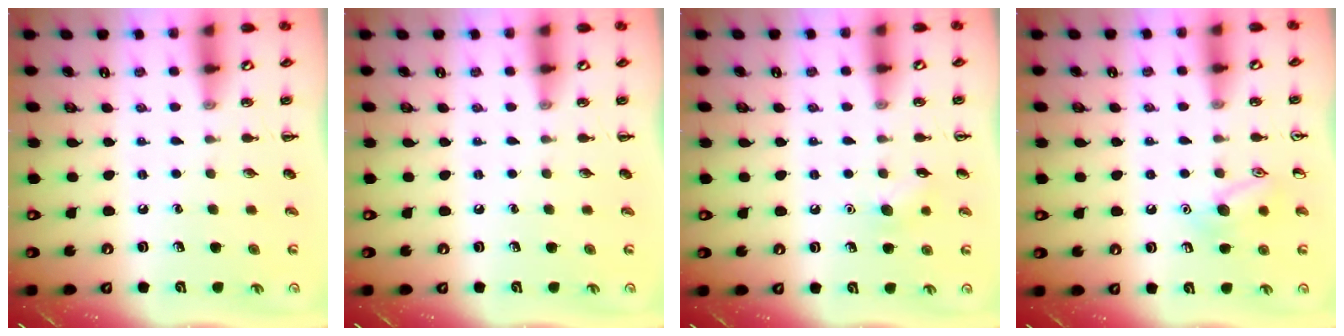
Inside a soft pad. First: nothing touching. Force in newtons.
{"total": 0.0}
{"total": 6.7, "press": 6.5, "slide": 1.7}
{"total": 9.9, "press": 9.9, "slide": 0.8}